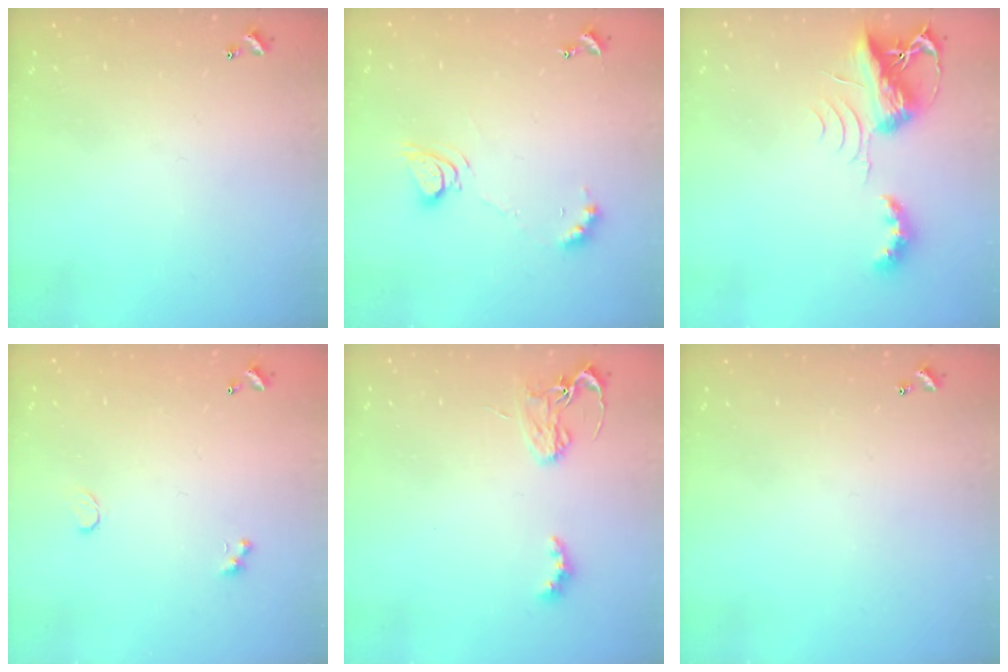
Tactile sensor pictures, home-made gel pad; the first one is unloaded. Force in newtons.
{"total": 7.8, "press": 7.7, "slide": 0.9}
{"total": 7.7, "press": 7.7, "slide": 0.5}
{"total": 0.6, "press": 0.4, "slide": 0.4}
{"total": 2.9, "press": 2.8, "slide": 0.6}
{"total": 0.0}